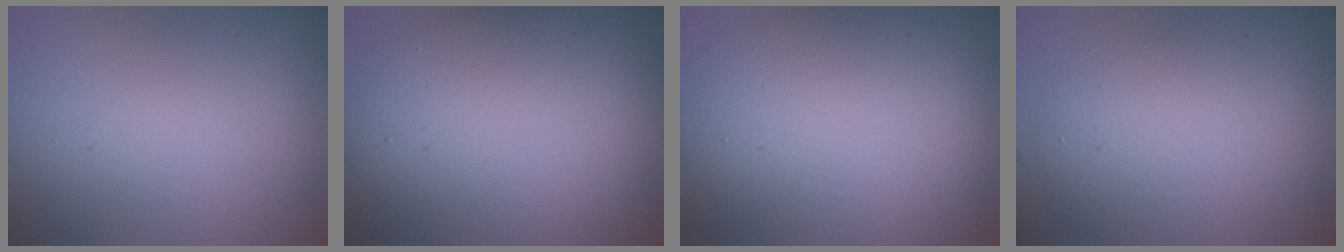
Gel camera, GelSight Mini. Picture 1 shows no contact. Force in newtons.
{"total": 13.5, "press": 13.5, "slide": 0.6}
{"total": 13.4, "press": 13.4, "slide": 0.5}
{"total": 4.9, "press": 4.9, "slide": 0.3}